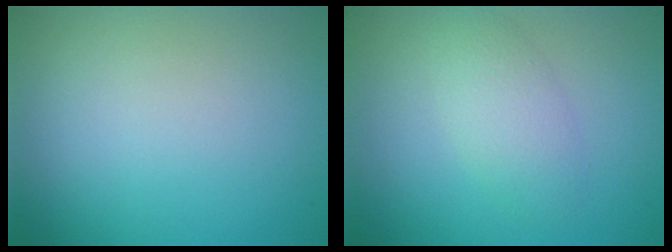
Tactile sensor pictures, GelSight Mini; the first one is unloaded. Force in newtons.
{"total": 2.7, "press": 2.7, "slide": 0.1}